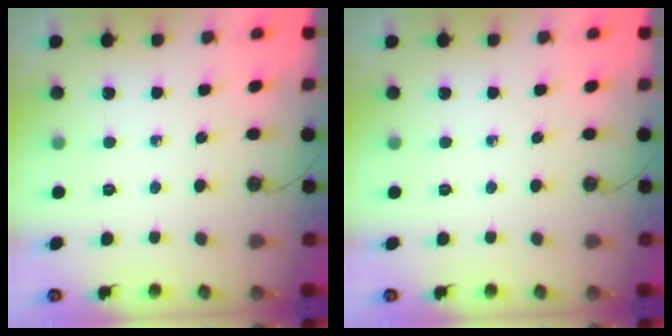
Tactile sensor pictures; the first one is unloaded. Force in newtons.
{"total": 0.0}